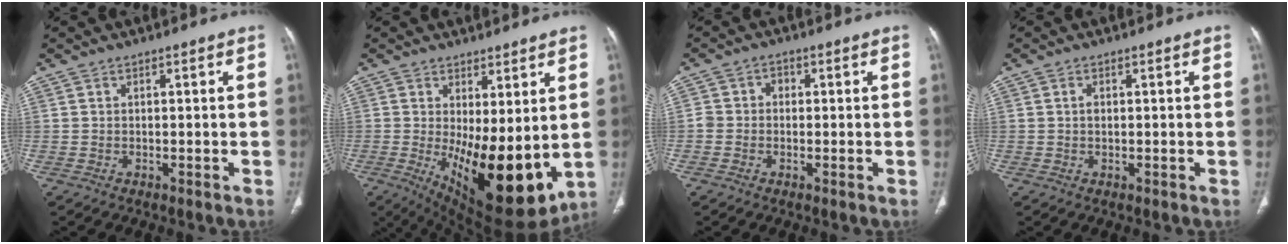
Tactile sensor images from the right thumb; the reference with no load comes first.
{"total": 17.7, "force": [-1.0, 7.1, 16.2], "torque": [-0.243, -0.042, 0.012]}
{"total": 3.0, "force": [-0.4, 2.7, 1.2], "torque": [-0.008, 0.015, -0.011]}
{"total": 1.7, "force": [0.2, 1.2, 1.2], "torque": [-0.015, 0.001, 0.002]}